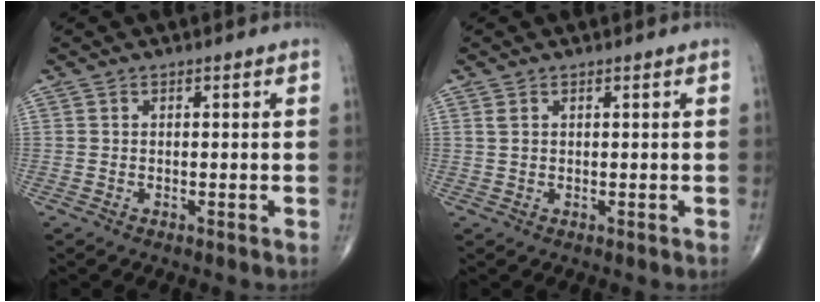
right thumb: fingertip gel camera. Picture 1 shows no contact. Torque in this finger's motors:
{"motor_torque": [-0.31, -0.31, 0.13, 0.39, -0.01]}